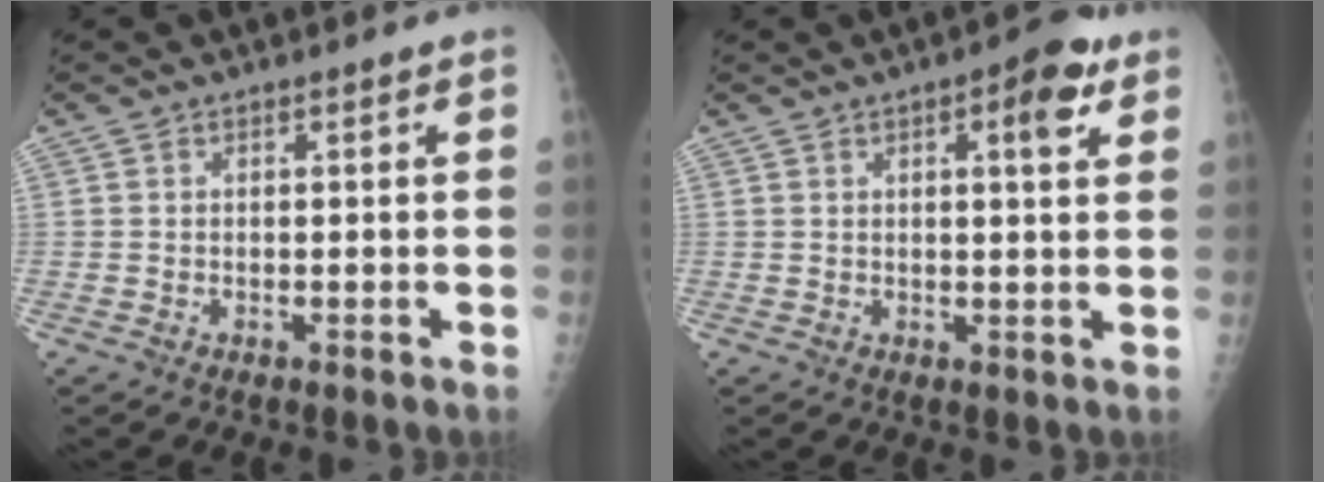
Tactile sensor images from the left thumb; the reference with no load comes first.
{"total": 6.7, "force": [3.2, 2.1, 5.5], "torque": [-0.062, -0.006, 0.036]}